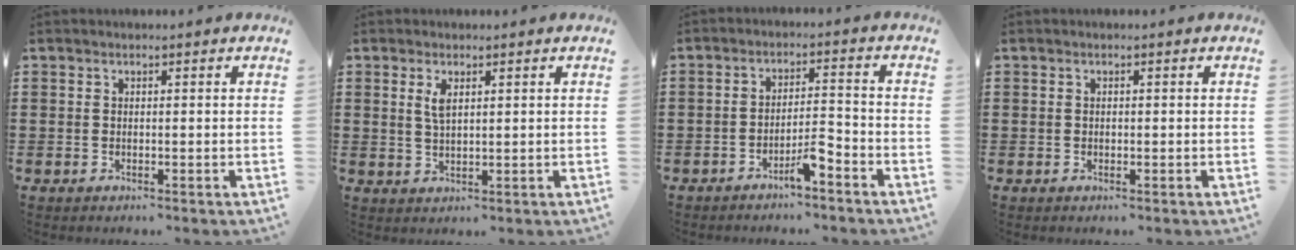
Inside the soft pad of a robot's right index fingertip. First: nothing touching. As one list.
[{"total": 2.7, "force": [1.1, 1.0, 2.3], "torque": [-0.049, 0.004, 0.018]}, {"total": 4.3, "force": [-3.3, 0.4, 2.6], "torque": [-0.053, 0.002, -0.065]}, {"total": 0.0}]